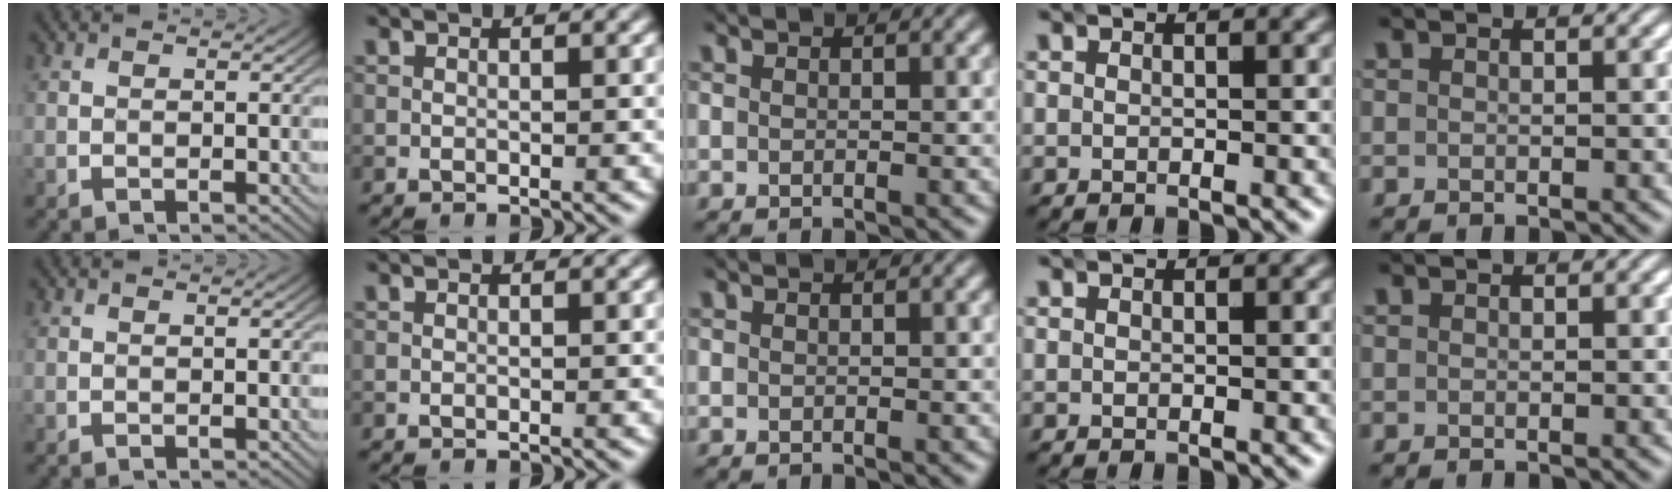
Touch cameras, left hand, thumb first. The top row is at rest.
{}